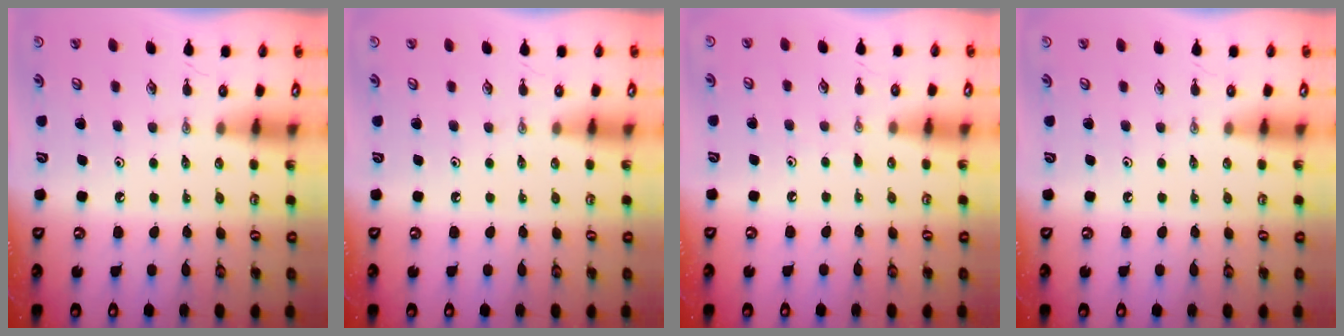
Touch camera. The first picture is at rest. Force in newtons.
{"total": 0.0}
{"total": 2.7, "press": 2.7, "slide": 0.4}
{"total": 0.0}